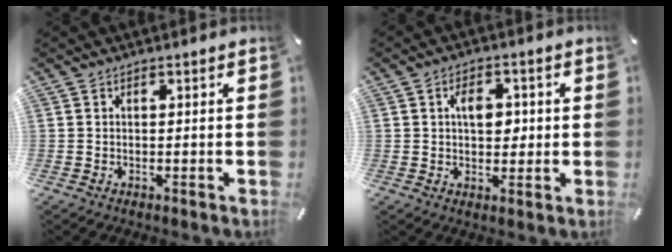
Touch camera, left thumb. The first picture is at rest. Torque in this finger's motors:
{"motor_torque": [0.73, 1.92, 0.52, -0.41, 0.16]}